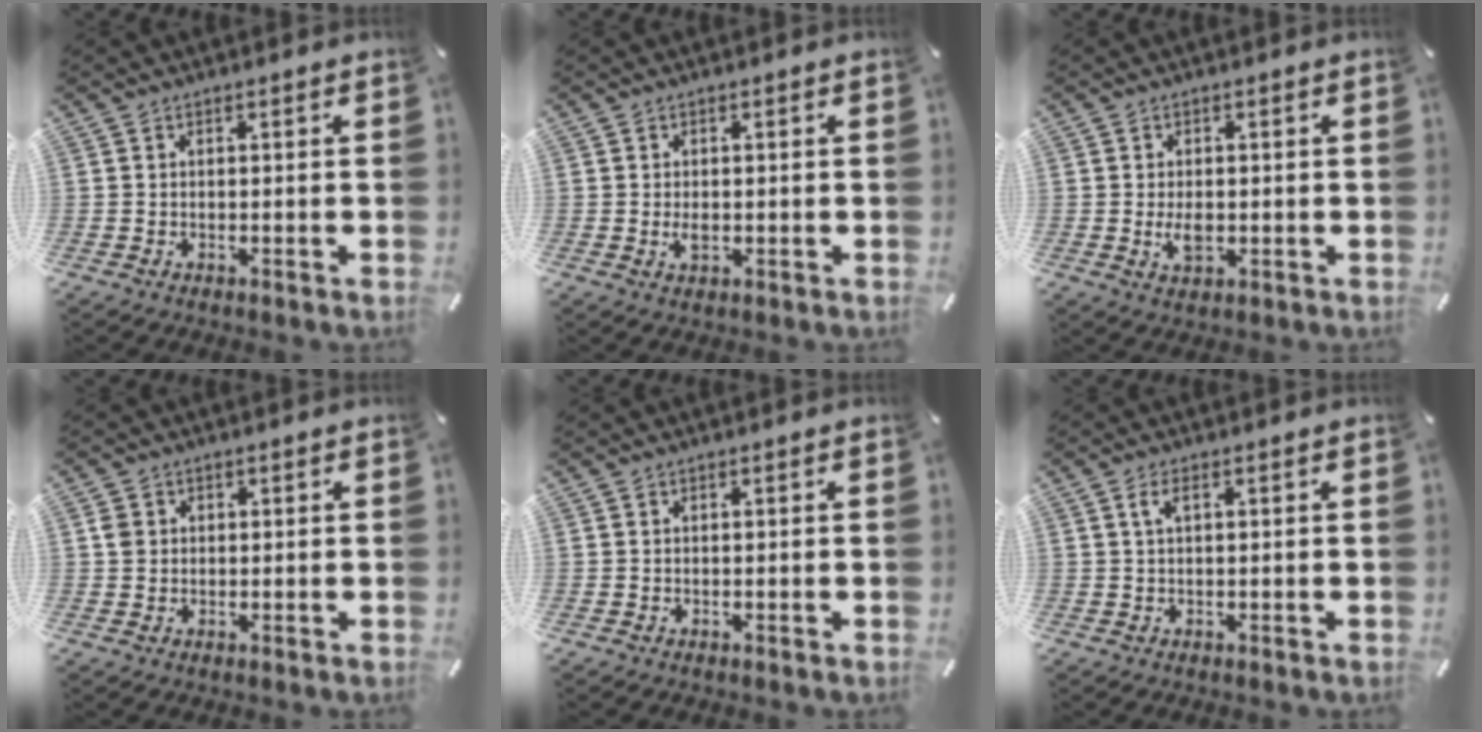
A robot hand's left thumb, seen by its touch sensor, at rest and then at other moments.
{"total": 2.2, "force": [-0.1, 1.3, 1.8], "torque": [-0.045, -0.002, -0.005]}
{"total": 3.8, "force": [-0.3, 2.2, 3.0], "torque": [-0.071, -0.002, -0.008]}
{"total": 2.3, "force": [0.3, 2.2, 0.6], "torque": [-0.006, 0.002, 0.003]}
{"total": 0.0}
{"total": 2.6, "force": [0.8, 0.8, 2.3], "torque": [-0.048, 0.006, 0.010]}